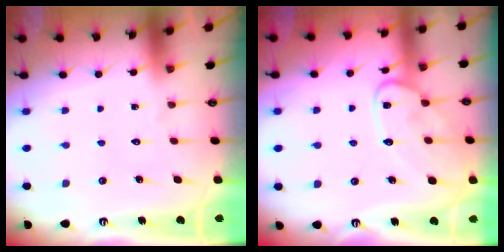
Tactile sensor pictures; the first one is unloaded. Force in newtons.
{"total": 12.9, "press": 12.9, "slide": 0.9}